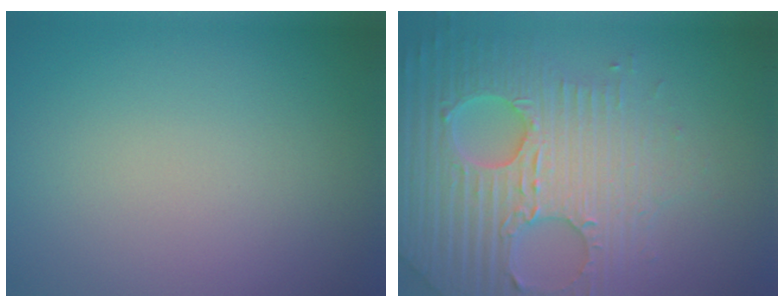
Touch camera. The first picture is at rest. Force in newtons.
{"total": 7.3, "press": 7.1, "slide": 1.7}